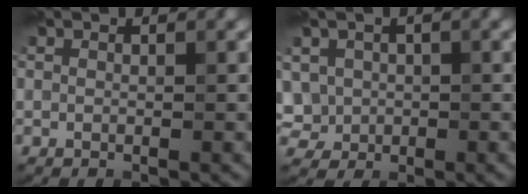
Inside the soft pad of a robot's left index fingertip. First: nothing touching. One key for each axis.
{"total": 4.0, "fx": 0.1, "fy": 3.5, "fz": 2.0, "tx": -0.044, "ty": 0.007, "tz": 0.002}